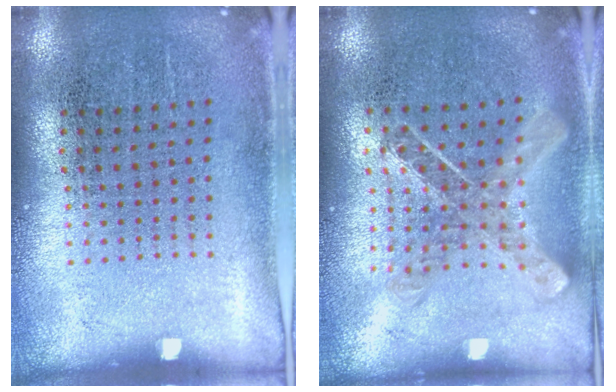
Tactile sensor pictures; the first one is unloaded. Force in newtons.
{"total": 1.0, "press": 1.0, "slide": 0.1}